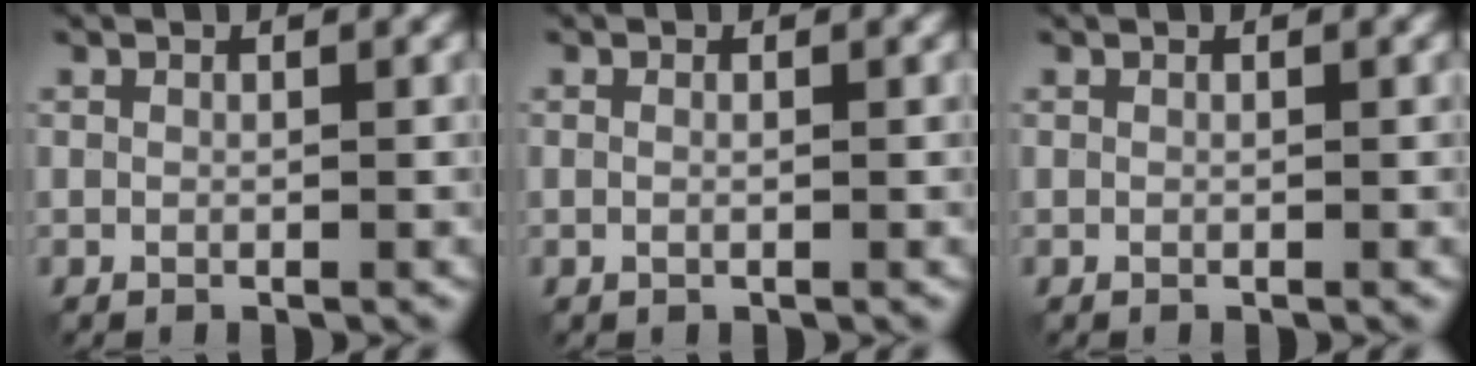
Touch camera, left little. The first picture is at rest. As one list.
[{"total": 0.6, "force": [0.1, 0.3, 0.5], "torque": [-0.006, -0.010, 0.001]}, {"total": 0.0}]